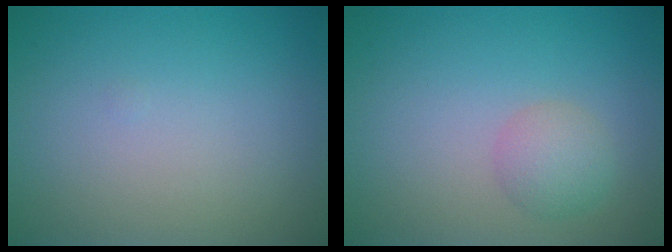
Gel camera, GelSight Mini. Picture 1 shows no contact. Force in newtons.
{"total": 2.1, "press": 2.1, "slide": 0.1}